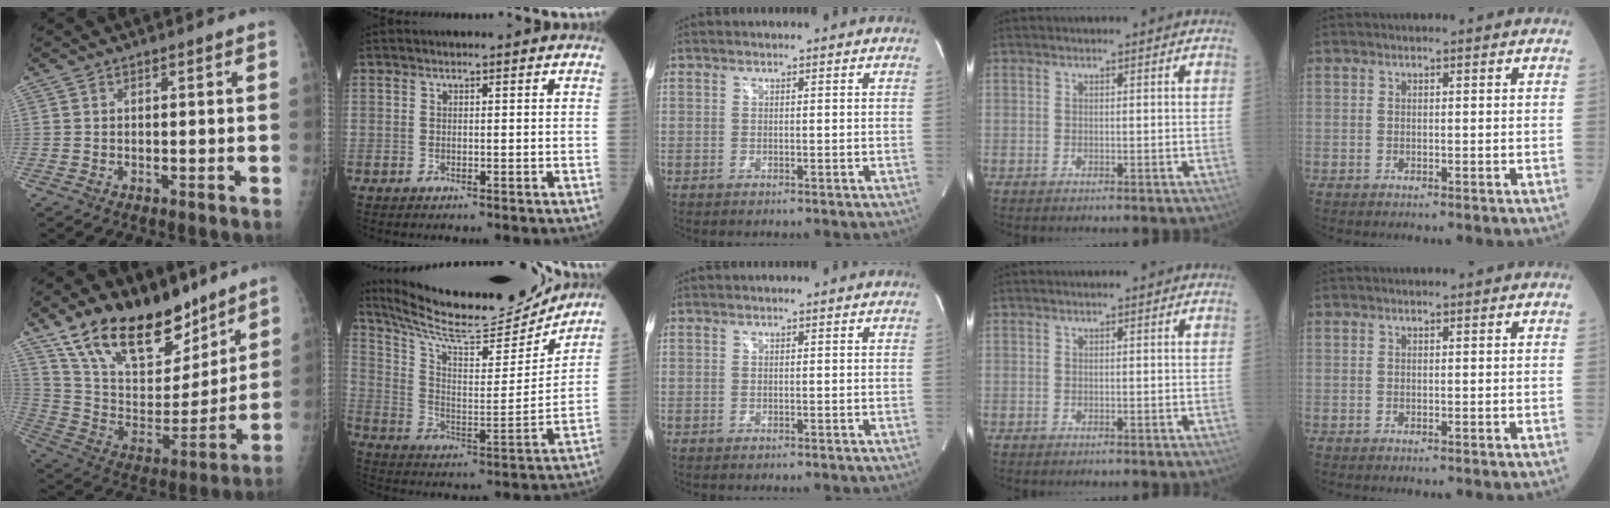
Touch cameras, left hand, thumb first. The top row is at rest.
{"thumb": {"total": 24.4, "force": [17.2, 11.4, 13.0], "torque": [-0.185, -0.070, 0.299]}, "index": {"total": 19.7, "force": [18.6, 1.7, 6.0], "torque": [-0.123, -0.041, 0.288]}}